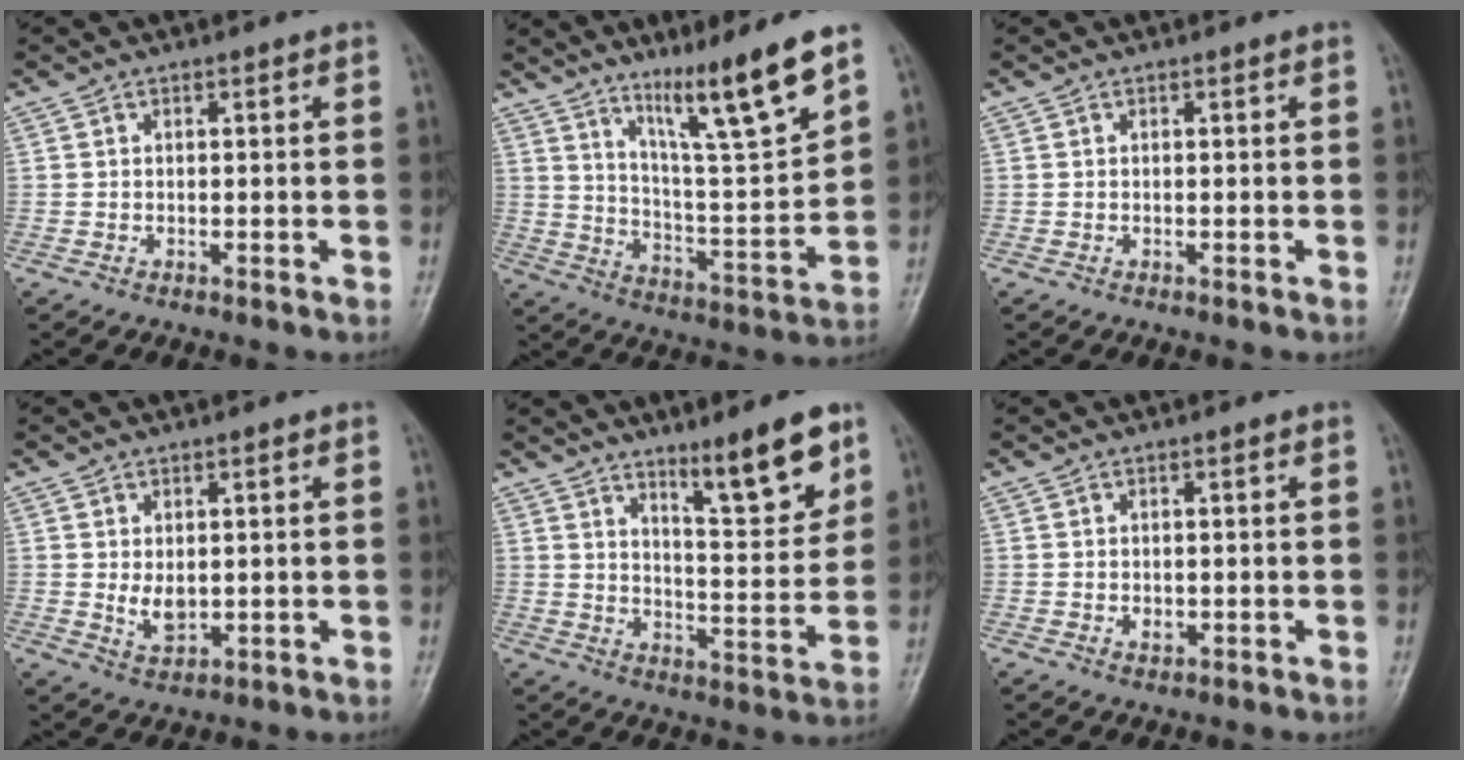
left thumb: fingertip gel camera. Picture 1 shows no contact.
{"total": 15.0, "force": [10.2, 0.8, 10.9], "torque": [-0.172, -0.073, 0.181]}
{"total": 0.0}
{"total": 4.0, "force": [0.6, 2.4, 3.1], "torque": [-0.044, -0.013, 0.018]}
{"total": 12.3, "force": [8.1, 2.4, 9.0], "torque": [-0.115, -0.062, 0.131]}
{"total": 1.5, "force": [0.0, 1.1, 1.0], "torque": [-0.010, -0.002, 0.002]}